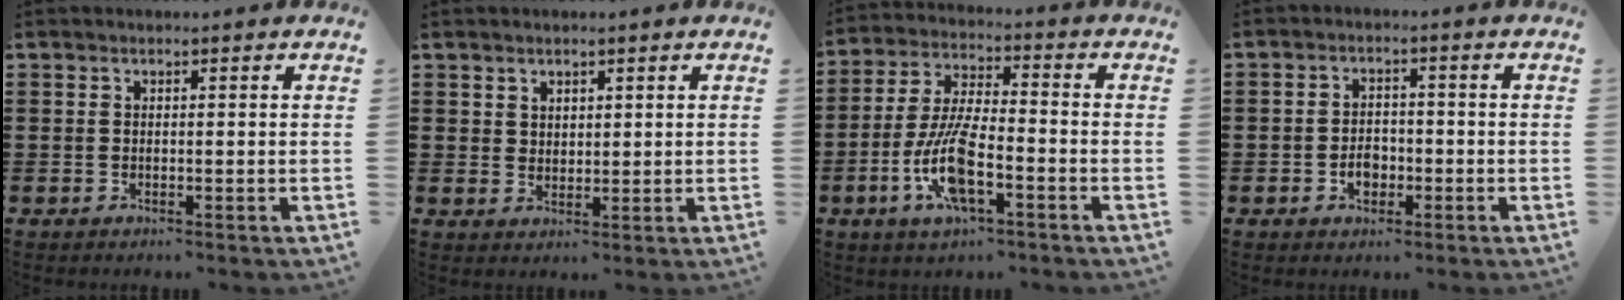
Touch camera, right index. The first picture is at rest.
{"total": 2.4, "force": [1.8, 1.5, 0.2], "torque": [-0.008, 0.005, 0.036]}
{"total": 10.3, "force": [-3.9, 3.1, 9.0], "torque": [-0.199, -0.008, -0.075]}
{"total": 3.2, "force": [-1.1, 2.4, 1.7], "torque": [-0.027, 0.001, -0.025]}